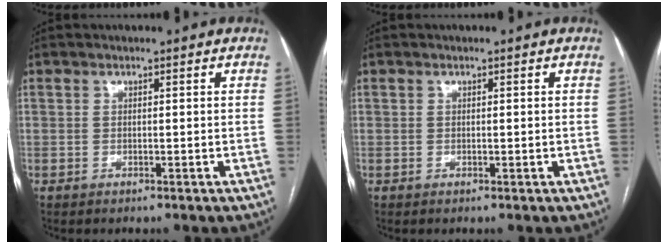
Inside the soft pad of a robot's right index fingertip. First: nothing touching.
{"total": 0.0}